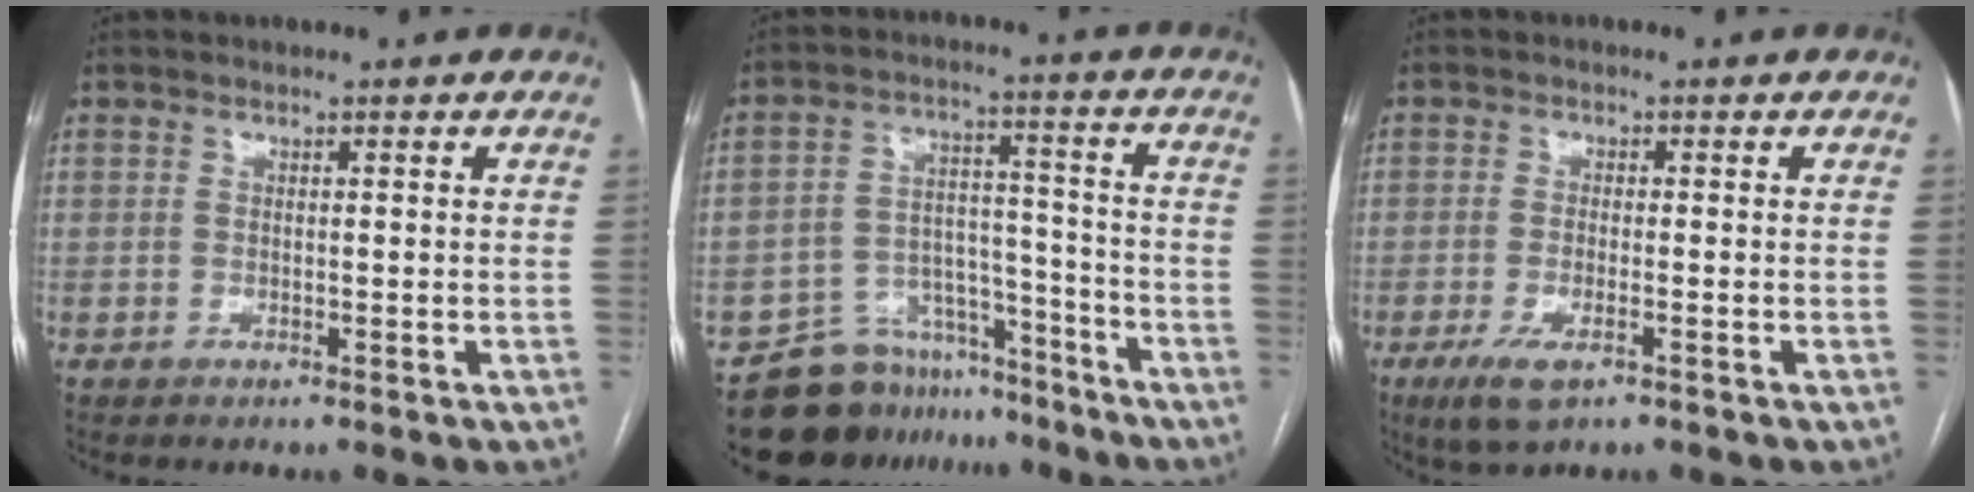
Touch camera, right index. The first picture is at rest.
{"total": 11.5, "force": [-9.9, 5.8, 0.6], "torque": [0.006, 0.061, -0.156]}
{"total": 5.0, "force": [-2.7, 1.3, 4.0], "torque": [-0.083, -0.011, -0.044]}